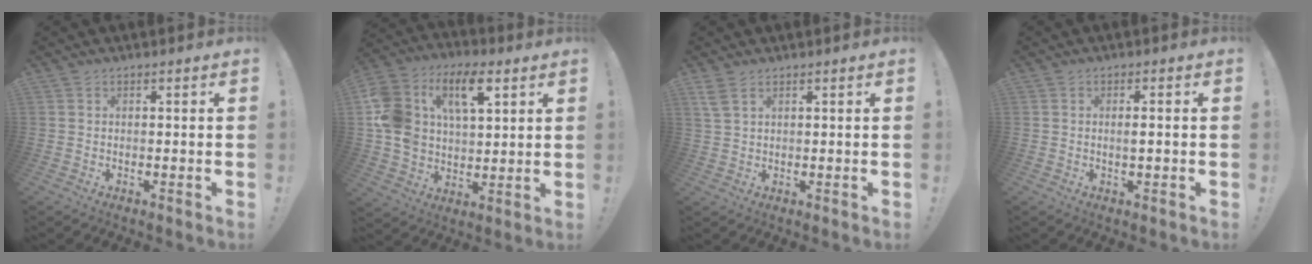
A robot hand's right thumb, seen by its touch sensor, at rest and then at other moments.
{"total": 16.9, "force": [6.9, 11.2, 10.7], "torque": [-0.204, -0.019, 0.125]}
{"total": 3.8, "force": [2.2, 1.6, 2.7], "torque": [-0.058, -0.001, 0.043]}
{"total": 1.9, "force": [-0.2, 0.2, 1.9], "torque": [-0.032, 0.000, -0.006]}